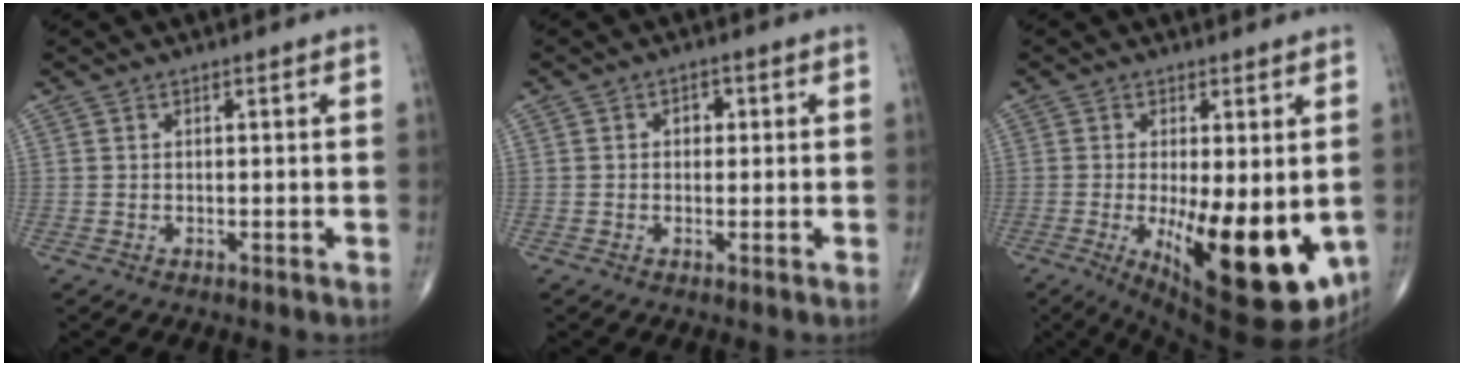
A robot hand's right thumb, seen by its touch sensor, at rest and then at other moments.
{"total": 2.1, "force": [0.3, 1.7, 1.3], "torque": [-0.006, 0.004, -0.001]}
{"total": 19.5, "force": [-3.9, 7.1, 17.7], "torque": [-0.228, -0.034, -0.033]}